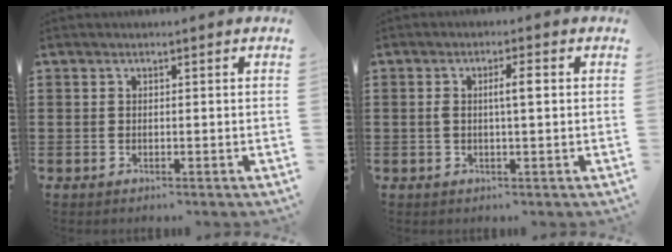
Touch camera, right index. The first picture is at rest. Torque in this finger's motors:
{"motor_torque": [0.18, -0.12, 0.21, 0.04]}